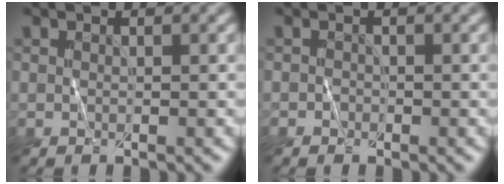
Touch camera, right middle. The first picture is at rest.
{"total": 0.6, "force": [-0.4, 0.4, -0.1], "torque": [0.006, -0.001, -0.008]}